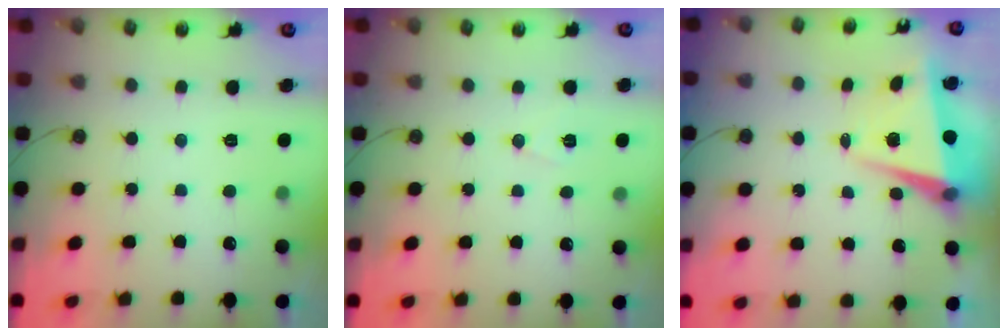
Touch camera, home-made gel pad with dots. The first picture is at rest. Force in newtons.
{"total": 6.5, "press": 4.7, "slide": 4.4}
{"total": 5.2, "press": 5.0, "slide": 1.4}